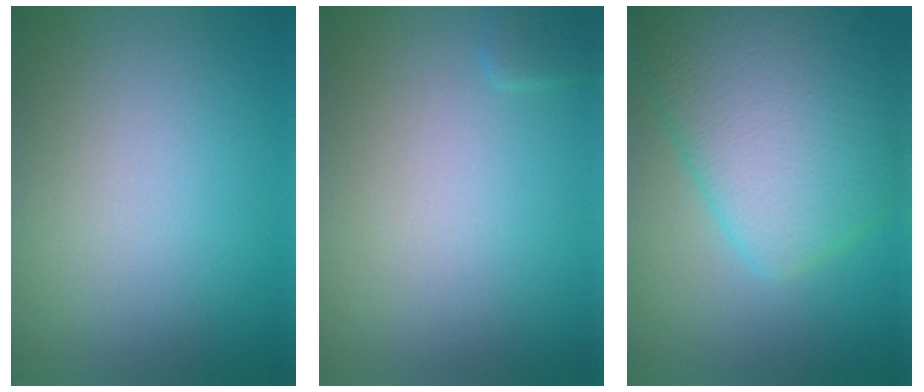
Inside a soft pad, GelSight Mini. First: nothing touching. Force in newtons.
{"total": 0.9, "press": 0.8, "slide": 0.1}
{"total": 9.1, "press": 9.1, "slide": 0.1}